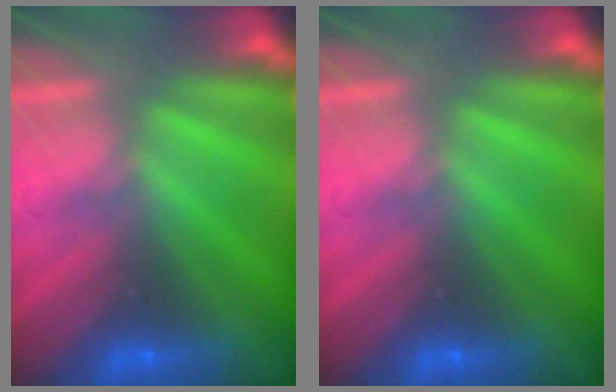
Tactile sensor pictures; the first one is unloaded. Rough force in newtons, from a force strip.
{"total": 0.0}